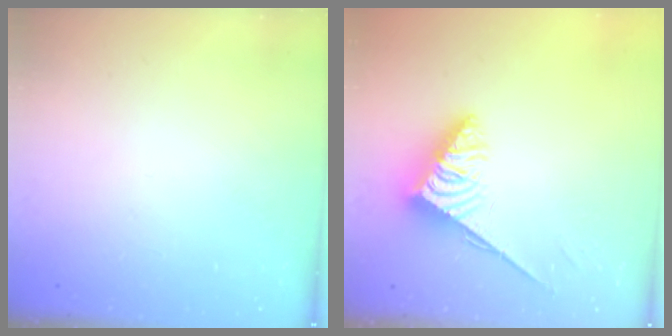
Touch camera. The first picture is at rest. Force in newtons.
{"total": 3.7, "press": 3.7, "slide": 0.6}